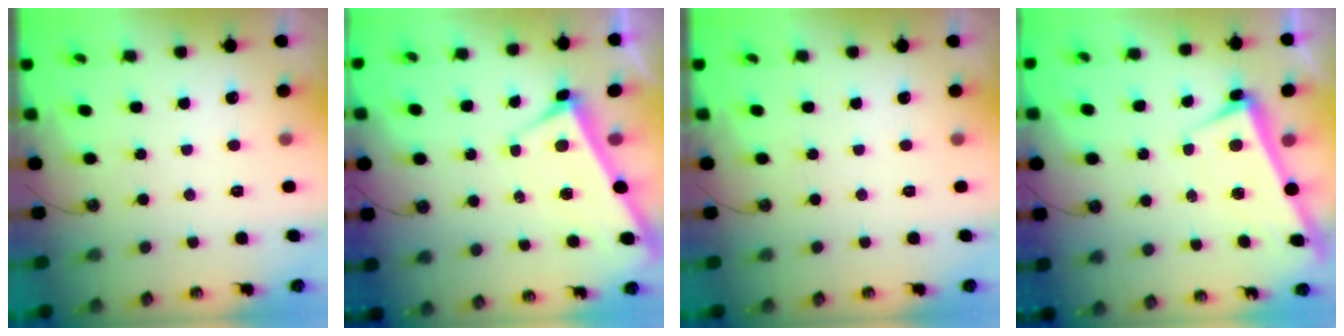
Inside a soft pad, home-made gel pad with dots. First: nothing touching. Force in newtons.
{"total": 3.9, "press": 3.9, "slide": 0.2}
{"total": 0.0}
{"total": 2.6, "press": 2.5, "slide": 0.7}